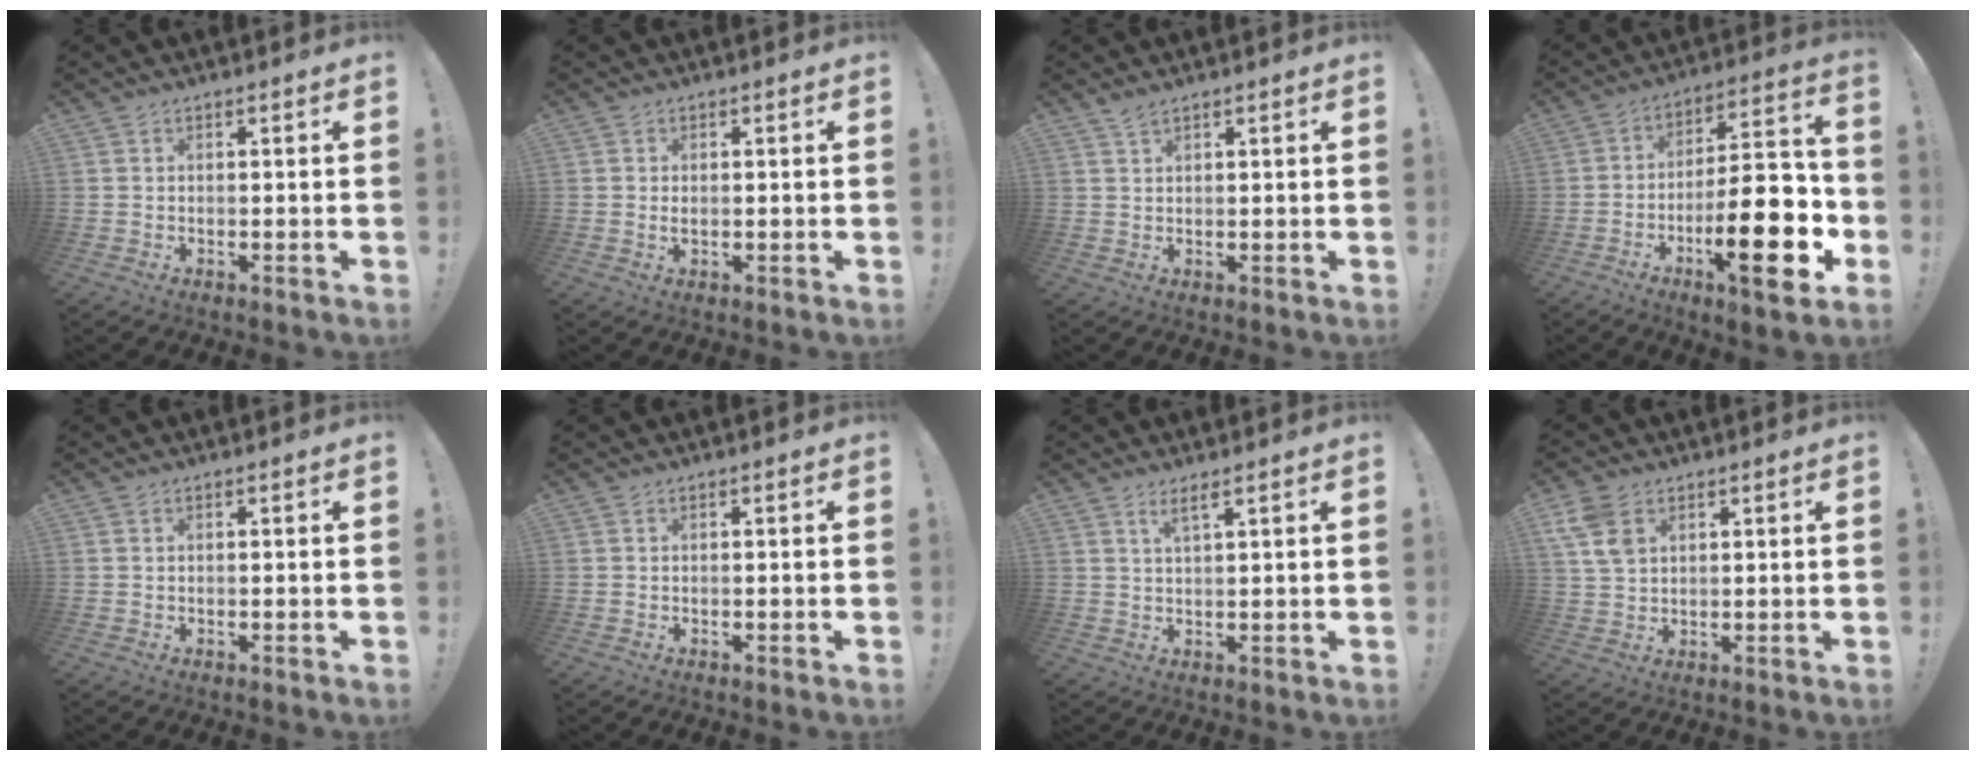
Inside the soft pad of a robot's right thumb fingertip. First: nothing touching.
{"total": 0.8, "force": [0.2, 0.4, 0.6], "torque": [-0.006, -0.001, 0.001]}
{"total": 2.3, "force": [1.9, 0.6, 1.2], "torque": [-0.018, -0.007, 0.033]}
{"total": 22.2, "force": [-7.8, 6.5, 19.8], "torque": [-0.303, 0.042, -0.120]}
{"total": 0.0}
{"total": 0.0}
{"total": 3.0, "force": [2.0, 0.3, 2.2], "torque": [-0.031, -0.011, 0.031]}
{"total": 8.2, "force": [3.6, 5.5, 4.9], "torque": [-0.099, -0.006, 0.071]}